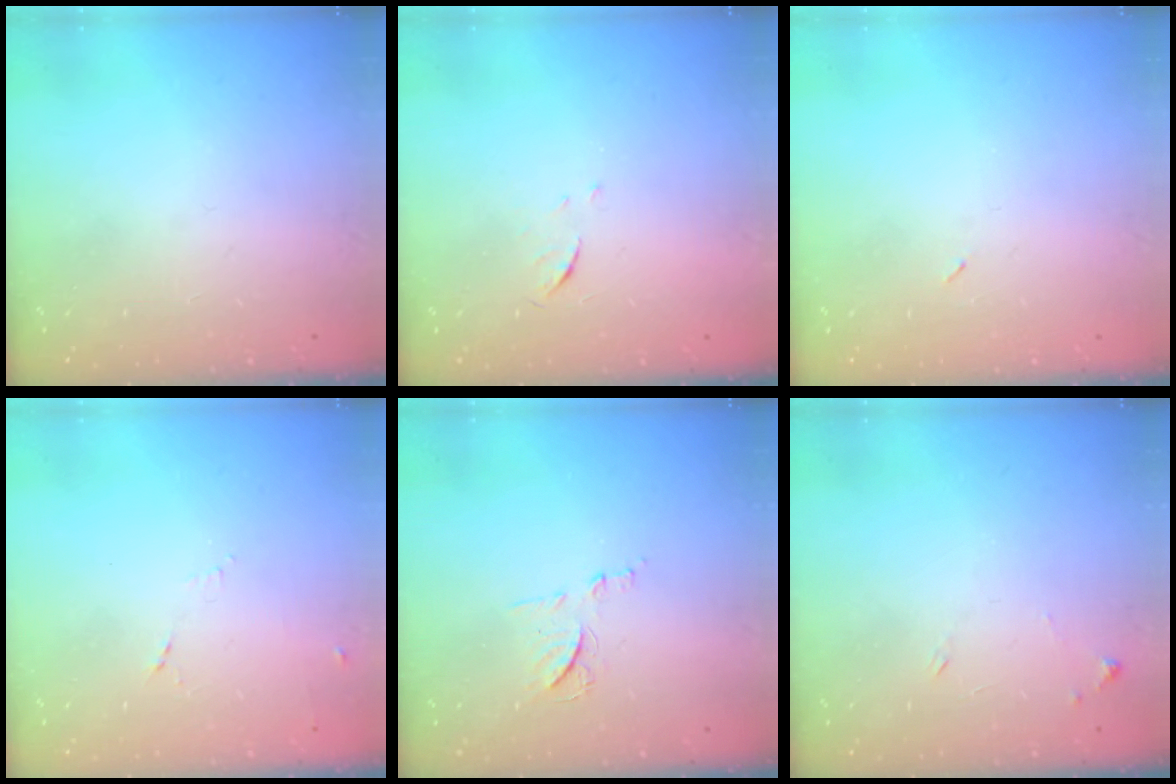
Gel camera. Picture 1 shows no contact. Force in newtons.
{"total": 5.0, "press": 4.9, "slide": 0.4}
{"total": 2.2, "press": 2.1, "slide": 0.9}
{"total": 4.4, "press": 4.3, "slide": 1.0}
{"total": 7.6, "press": 7.6, "slide": 0.6}
{"total": 5.5, "press": 5.4, "slide": 0.4}